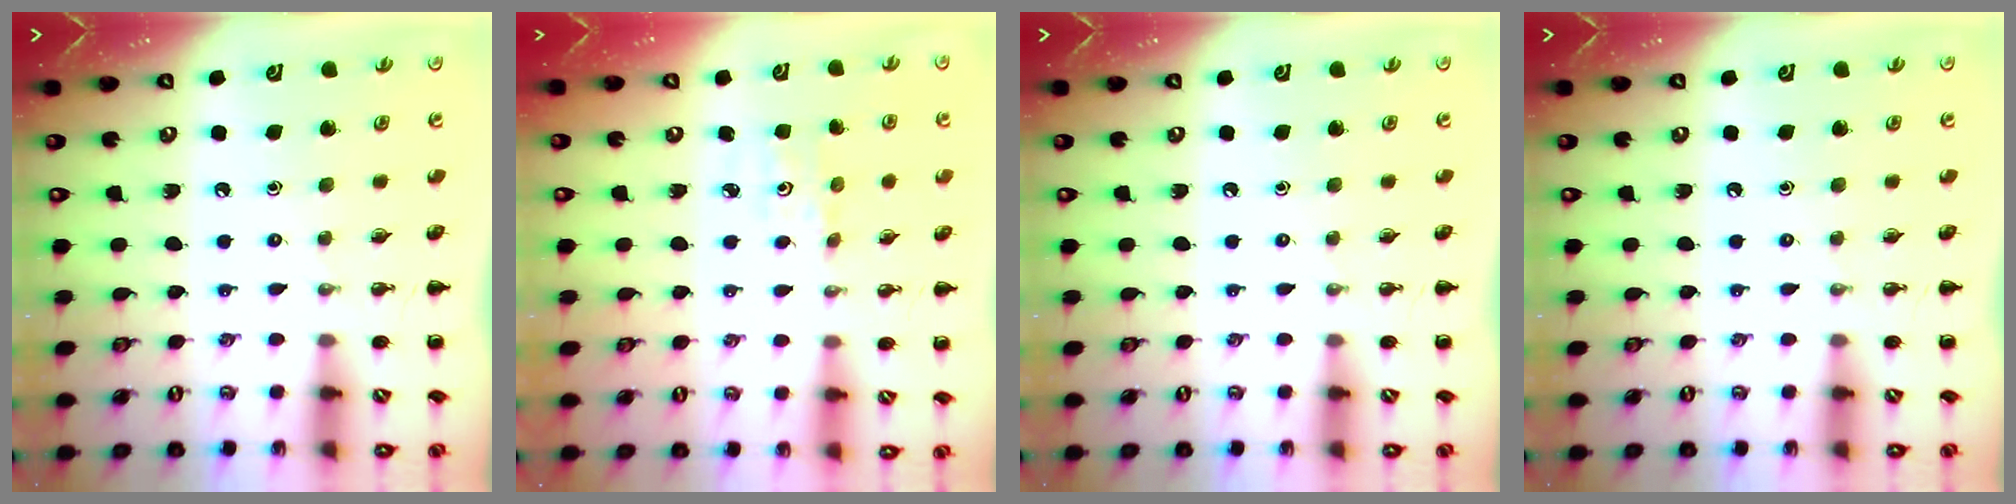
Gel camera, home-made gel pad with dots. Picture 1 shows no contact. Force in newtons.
{"total": 2.6, "press": 2.5, "slide": 0.8}
{"total": 0.0}
{"total": 0.0}